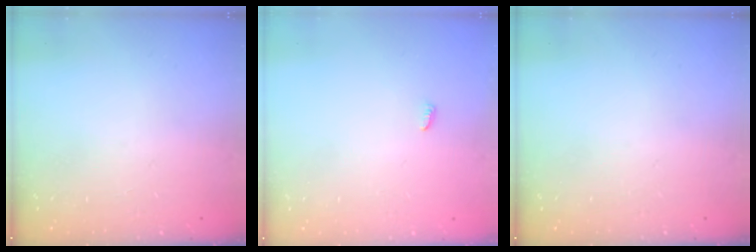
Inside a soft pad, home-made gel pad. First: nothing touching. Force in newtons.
{"total": 2.4, "press": 2.4, "slide": 0.2}
{"total": 0.0}